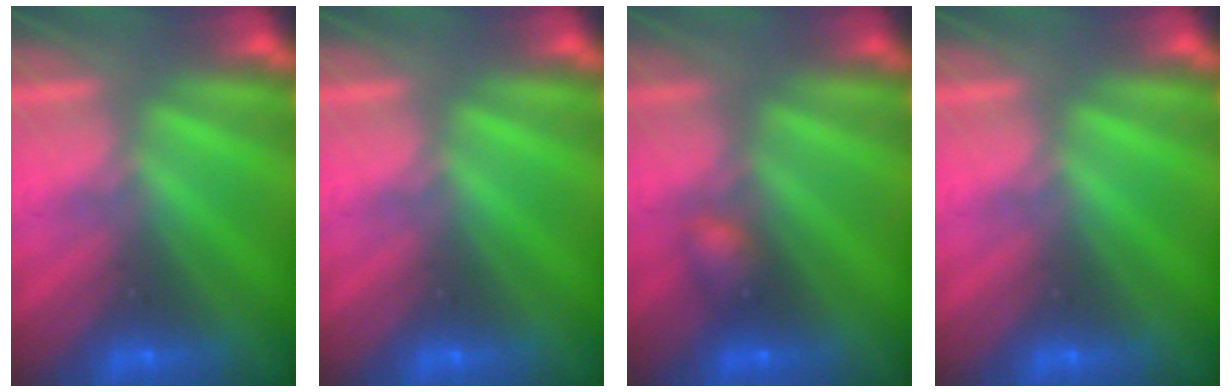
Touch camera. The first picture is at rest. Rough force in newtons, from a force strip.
{"total": 0.0}
{"total": 2.2}
{"total": 0.0}